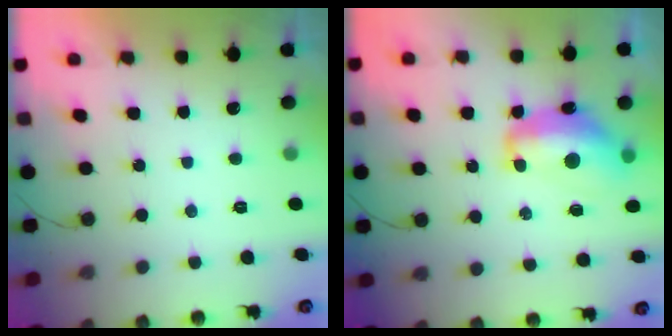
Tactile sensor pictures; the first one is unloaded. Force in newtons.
{"total": 13.9, "press": 13.9, "slide": 1.0}